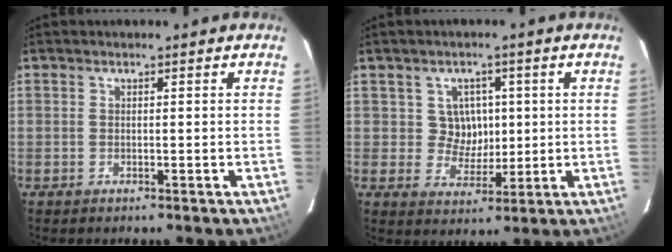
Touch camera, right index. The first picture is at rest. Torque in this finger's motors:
{"motor_torque": [-0.16, -0.06, 0.00, 0.00]}